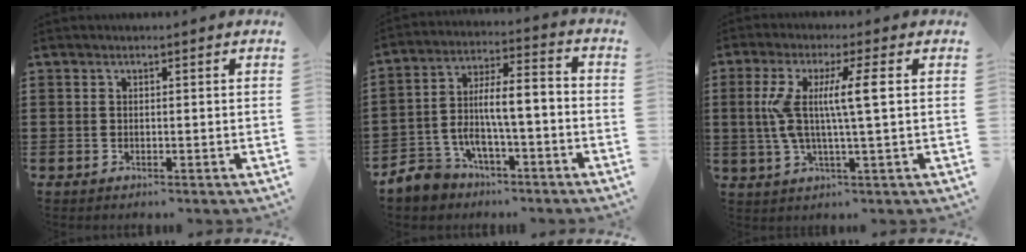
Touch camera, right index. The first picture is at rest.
{"total": 7.5, "force": [-3.1, 3.4, 6.0], "torque": [-0.129, -0.008, -0.063]}
{"total": 8.3, "force": [1.1, 0.5, 8.2], "torque": [-0.171, -0.006, 0.007]}